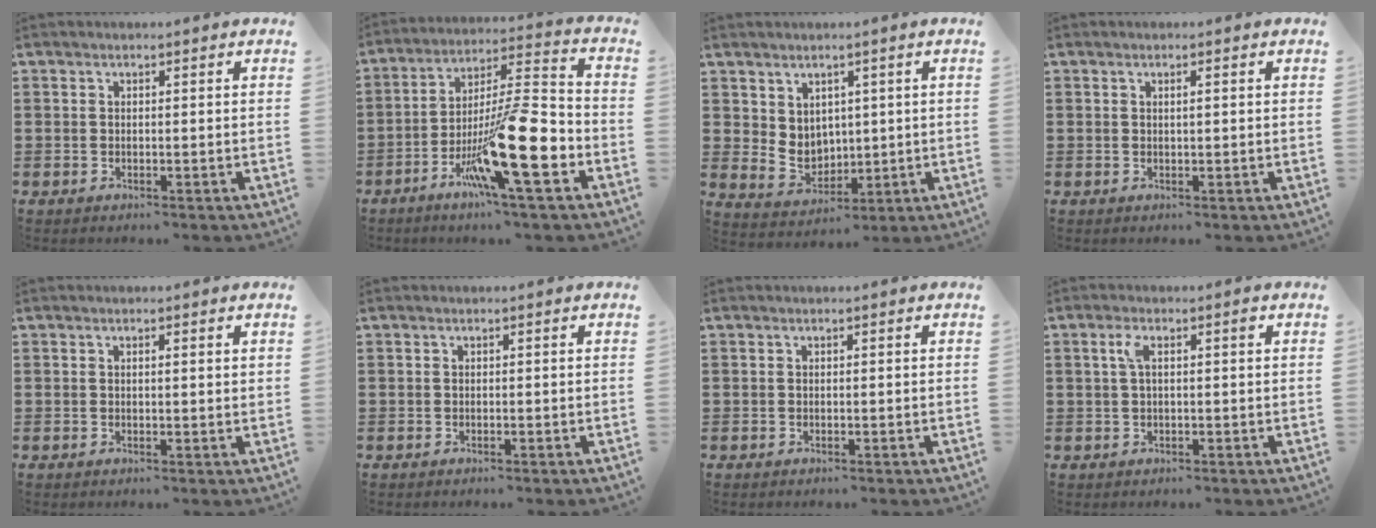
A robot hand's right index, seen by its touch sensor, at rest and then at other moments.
{"total": 17.4, "force": [-7.2, 3.4, 15.5], "torque": [-0.282, -0.005, -0.120]}
{"total": 4.6, "force": [2.3, 3.7, 1.5], "torque": [-0.037, -0.003, 0.043]}
{"total": 0.9, "force": [0.3, 0.1, 0.8], "torque": [-0.016, 0.000, 0.004]}
{"total": 0.7, "force": [0.3, 0.0, 0.6], "torque": [-0.013, 0.000, 0.006]}
{"total": 0.0}
{"total": 0.0}
{"total": 3.0, "force": [0.8, 0.7, 2.8], "torque": [-0.048, 0.005, 0.009]}